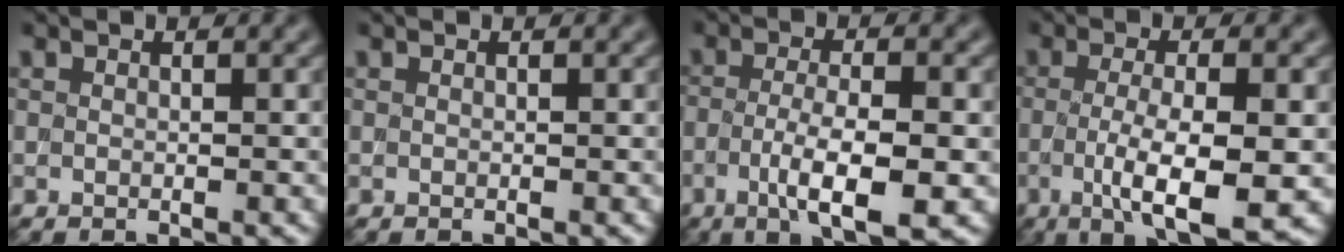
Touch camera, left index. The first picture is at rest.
{"total": 0.0}
{"total": 5.7, "force": [-1.8, 1.4, 5.2], "torque": [-0.097, 0.001, -0.032]}
{"total": 7.0, "force": [-1.5, 1.7, 6.6], "torque": [-0.116, -0.007, -0.024]}